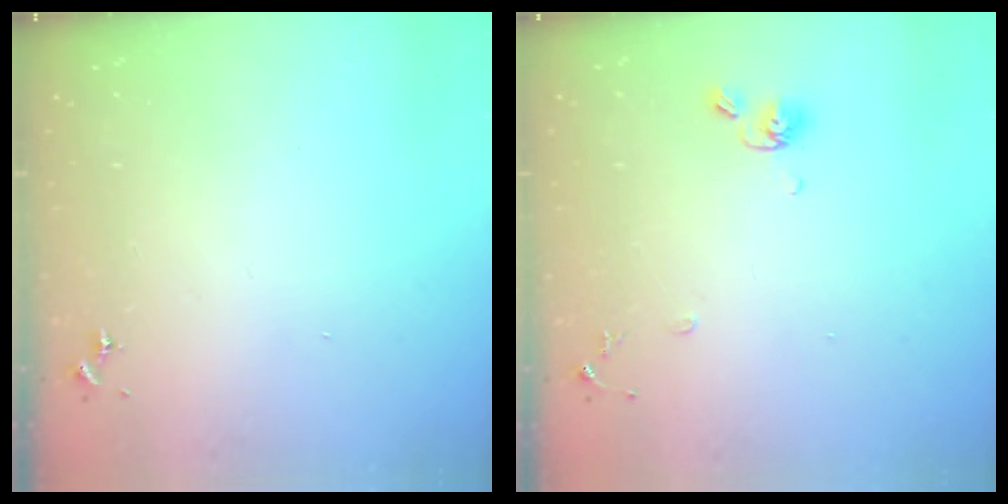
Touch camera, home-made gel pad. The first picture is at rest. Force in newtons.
{"total": 7.9, "press": 7.6, "slide": 2.0}